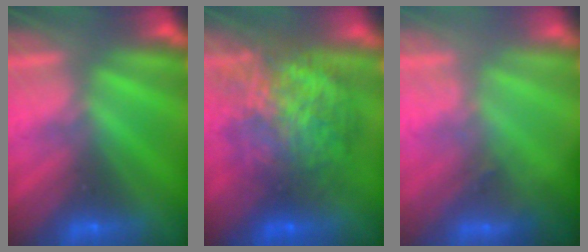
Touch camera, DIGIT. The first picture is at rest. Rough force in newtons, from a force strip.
{"total": 7.5}
{"total": 2.7}